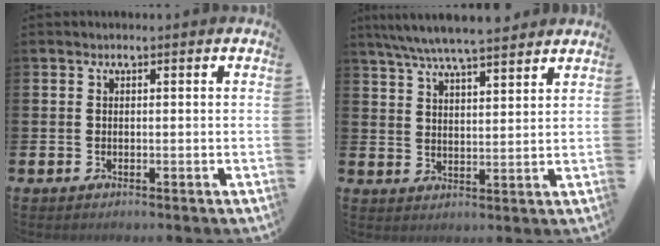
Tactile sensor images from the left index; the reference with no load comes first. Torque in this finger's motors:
{"motor_torque": [1.08, -0.98, 1.05, 0.21]}